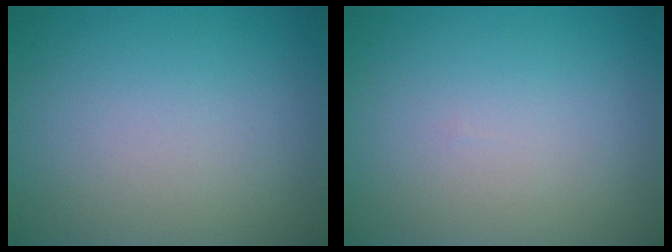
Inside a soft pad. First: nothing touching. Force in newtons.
{"total": 0.0}